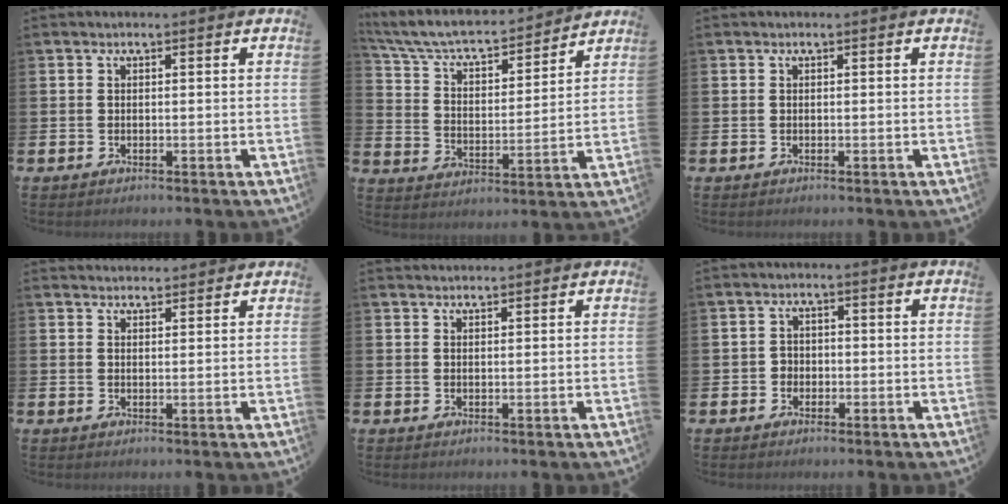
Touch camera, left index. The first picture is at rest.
{"total": 7.2, "force": [6.5, 1.9, 2.4], "torque": [-0.085, -0.049, 0.110]}
{"total": 0.0}
{"total": 2.3, "force": [2.3, 0.5, -0.1], "torque": [0.004, -0.012, 0.040]}
{"total": 1.3, "force": [1.3, 0.2, 0.1], "torque": [0.006, -0.003, 0.022]}
{"total": 1.8, "force": [-0.8, 1.5, 0.3], "torque": [-0.004, 0.003, -0.021]}